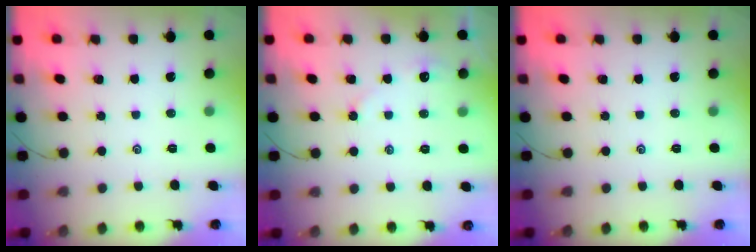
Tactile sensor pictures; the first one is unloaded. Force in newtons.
{"total": 2.9, "press": 2.9, "slide": 0.5}
{"total": 0.0}